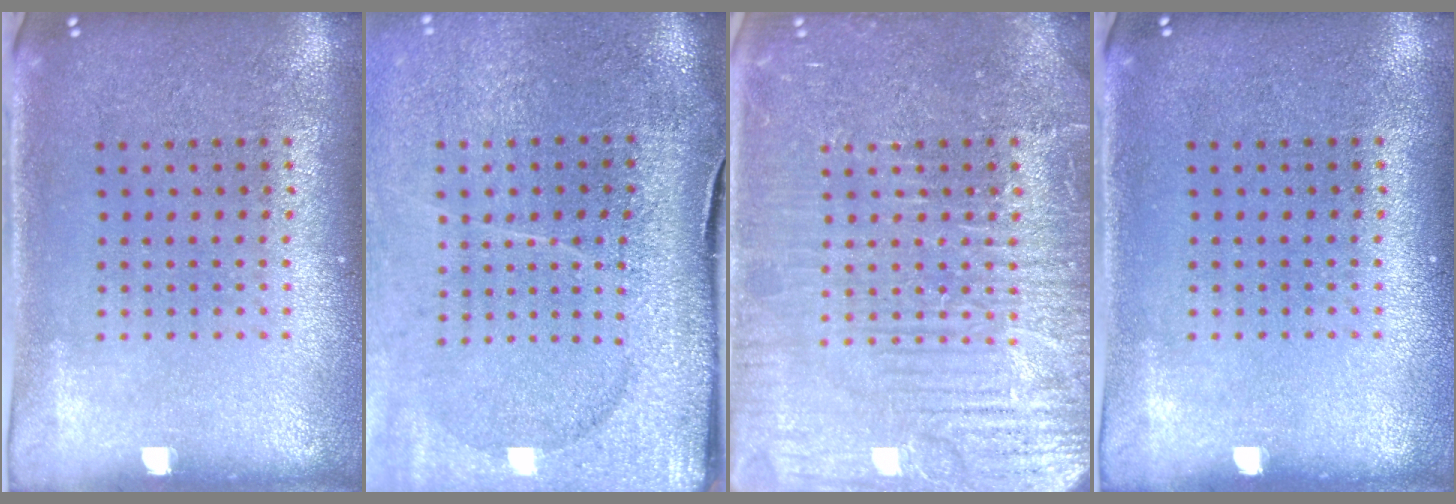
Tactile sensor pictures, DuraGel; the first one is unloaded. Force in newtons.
{"total": 4.7, "press": 3.8, "slide": 2.7}
{"total": 6.7, "press": 6.7, "slide": 0.9}
{"total": 0.0}